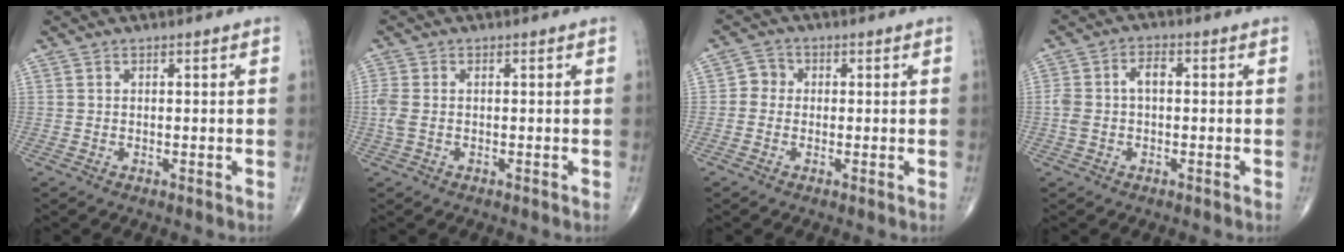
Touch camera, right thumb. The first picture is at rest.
{"total": 3.1, "force": [-0.2, 1.8, 2.6], "torque": [-0.086, 0.006, -0.003]}
{"total": 2.7, "force": [-0.3, 2.5, 1.0], "torque": [-0.001, 0.007, -0.018]}
{"total": 5.1, "force": [0.1, 3.0, 4.1], "torque": [-0.098, 0.023, 0.000]}